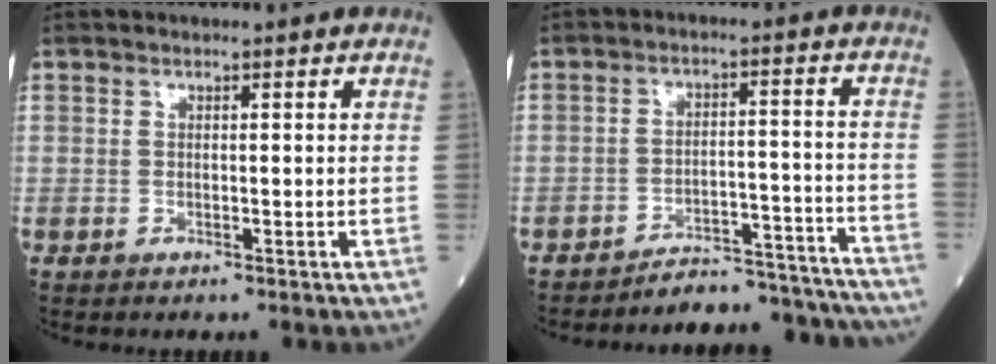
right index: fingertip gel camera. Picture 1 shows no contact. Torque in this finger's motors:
{"motor_torque": [-0.22, -0.53, -0.82, -0.21]}